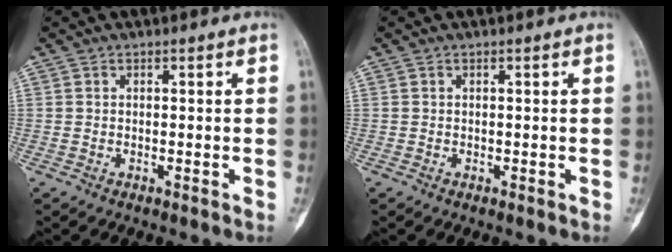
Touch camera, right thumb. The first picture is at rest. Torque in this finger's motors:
{"motor_torque": [-0.17, -0.17, 0.09, 0.15, 0.12]}